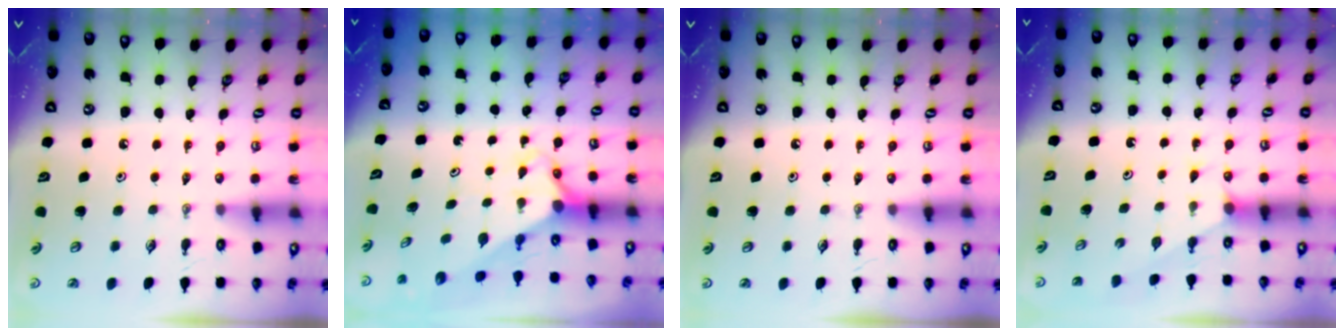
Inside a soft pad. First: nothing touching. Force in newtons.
{"total": 2.7, "press": 2.7, "slide": 0.2}
{"total": 0.0}
{"total": 2.0, "press": 2.0, "slide": 0.2}